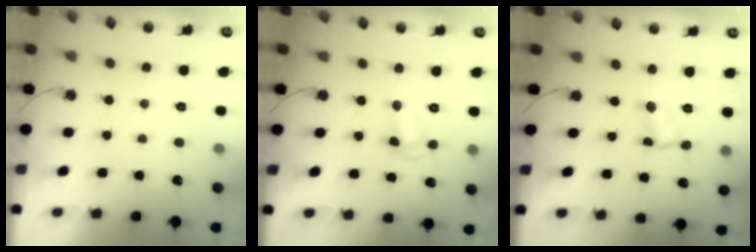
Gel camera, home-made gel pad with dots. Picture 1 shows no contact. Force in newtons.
{"total": 4.8, "press": 4.7, "slide": 0.3}
{"total": 2.5, "press": 2.5, "slide": 0.1}